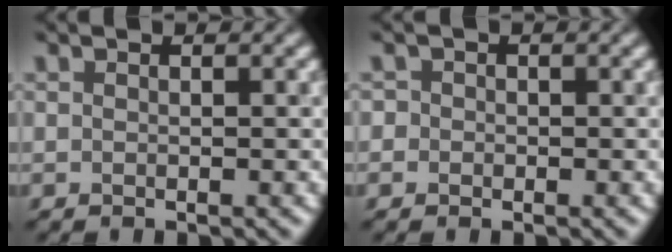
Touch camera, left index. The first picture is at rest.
{"total": 0.9, "force": [0.0, 0.9, -0.1], "torque": [0.012, -0.003, -0.011]}